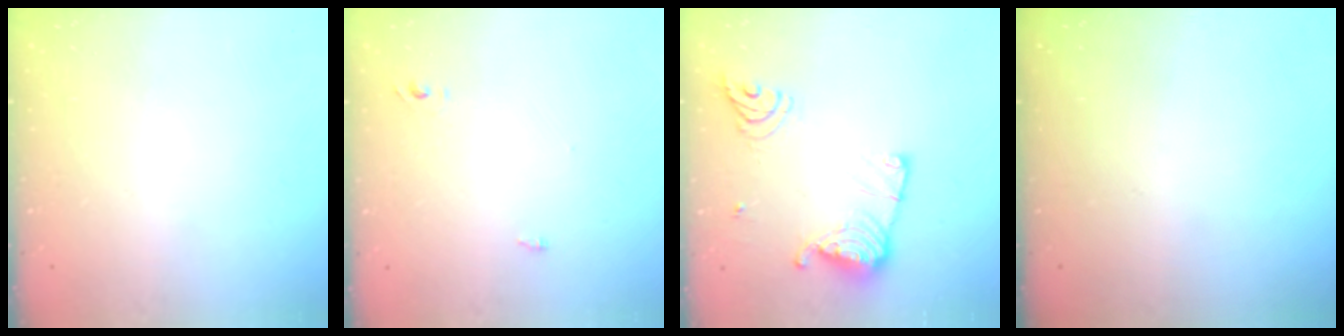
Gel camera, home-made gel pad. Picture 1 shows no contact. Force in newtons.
{"total": 2.4, "press": 2.2, "slide": 1.0}
{"total": 13.2, "press": 13.2, "slide": 1.2}
{"total": 0.0}